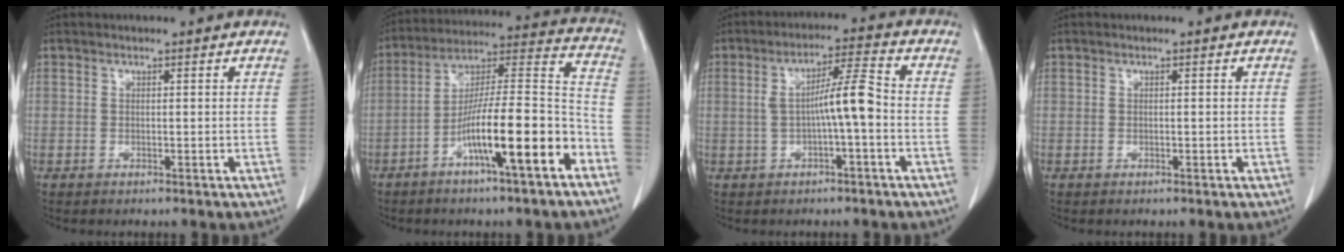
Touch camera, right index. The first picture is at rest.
{"total": 16.4, "force": [-7.7, 1.5, 14.4], "torque": [-0.238, 0.009, -0.127]}
{"total": 6.8, "force": [-0.7, 0.2, 6.7], "torque": [-0.115, 0.019, -0.011]}
{"total": 0.0}